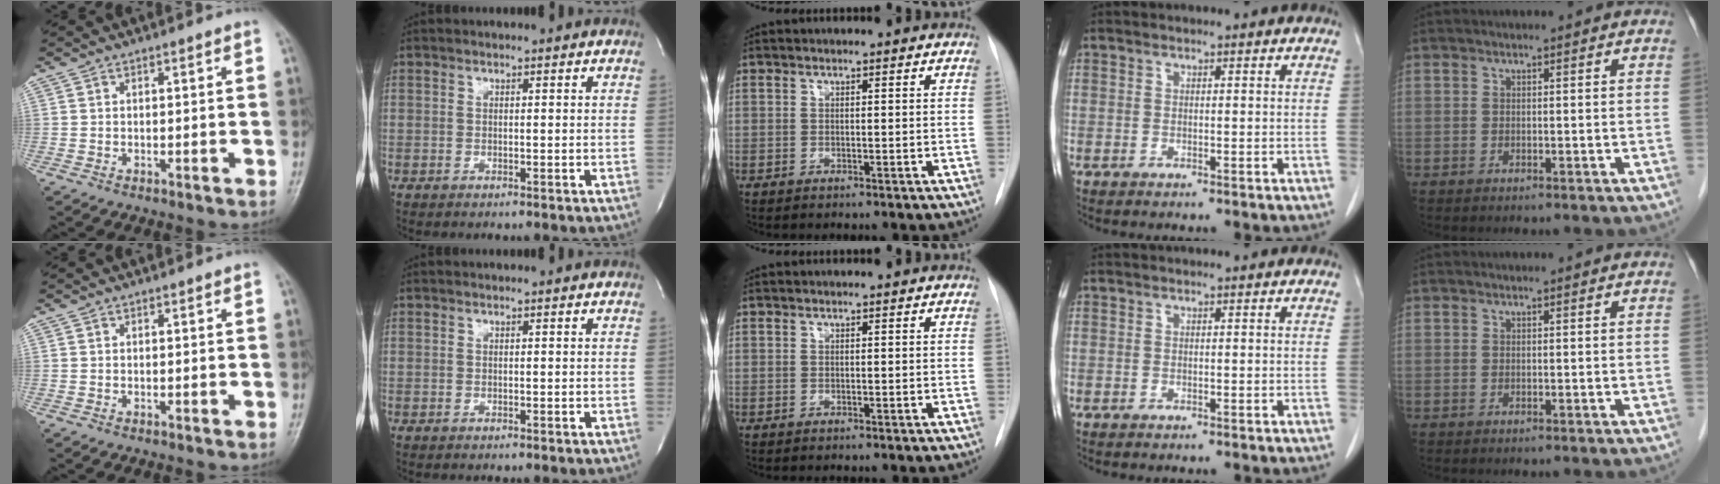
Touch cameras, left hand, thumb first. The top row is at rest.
{}